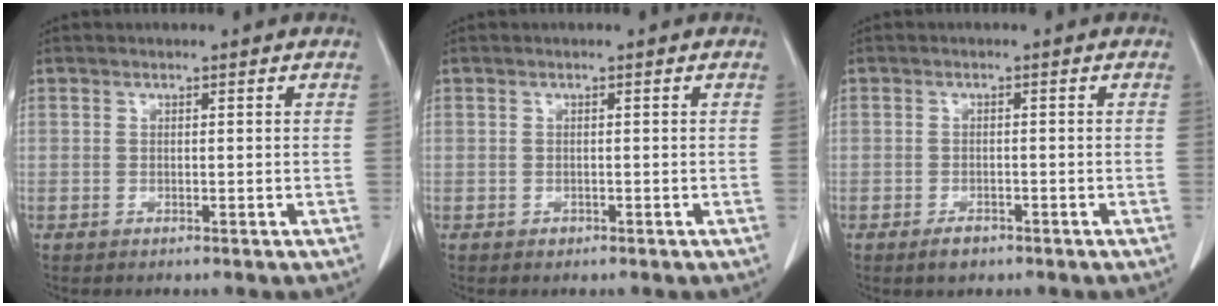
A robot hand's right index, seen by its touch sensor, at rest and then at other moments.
{"total": 0.7, "force": [-0.4, 0.5, 0.1], "torque": [-0.005, 0.002, -0.006]}
{"total": 2.1, "force": [-1.5, 1.1, 1.1], "torque": [-0.020, 0.001, -0.018]}